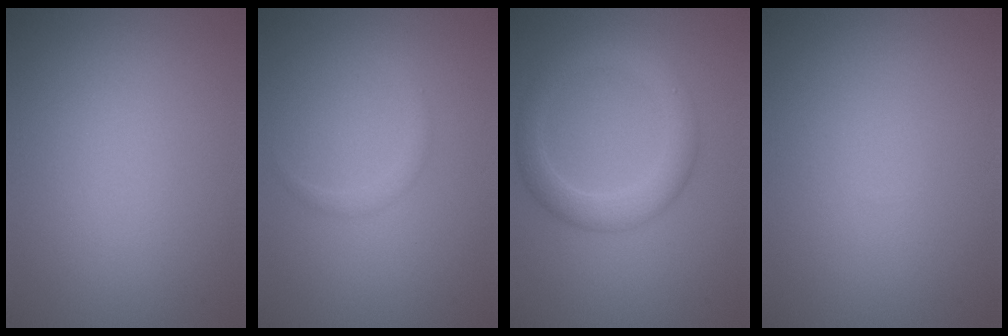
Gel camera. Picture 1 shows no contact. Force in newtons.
{"total": 1.0, "press": 1.0, "slide": 0.1}
{"total": 3.9, "press": 3.9, "slide": 0.1}
{"total": 0.0}